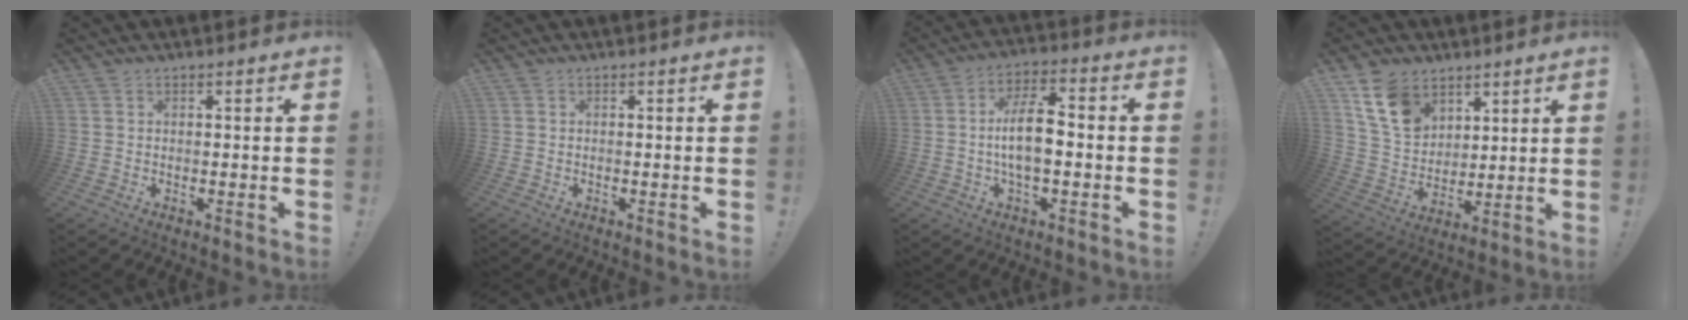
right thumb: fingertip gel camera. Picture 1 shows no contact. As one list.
[{"total": 0.0}, {"total": 10.6, "force": [-1.3, 4.4, 9.5], "torque": [-0.169, 0.010, -0.027]}, {"total": 13.8, "force": [8.1, 9.2, 6.4], "torque": [-0.115, -0.035, 0.160]}]